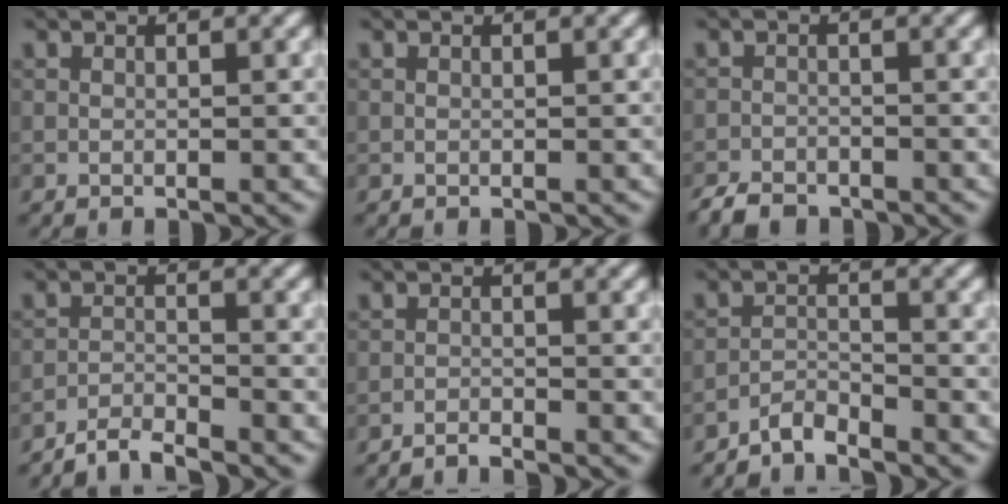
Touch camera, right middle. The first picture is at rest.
{"total": 0.0}
{"total": 2.5, "force": [-2.4, 0.6, 0.2], "torque": [-0.005, 0.004, -0.041]}
{"total": 2.8, "force": [-2.7, 0.0, 0.4], "torque": [-0.003, 0.013, -0.054]}
{"total": 1.5, "force": [-1.5, -0.1, 0.1], "torque": [0.001, 0.014, -0.029]}
{"total": 2.3, "force": [-2.3, -0.1, 0.1], "torque": [-0.001, 0.014, -0.043]}